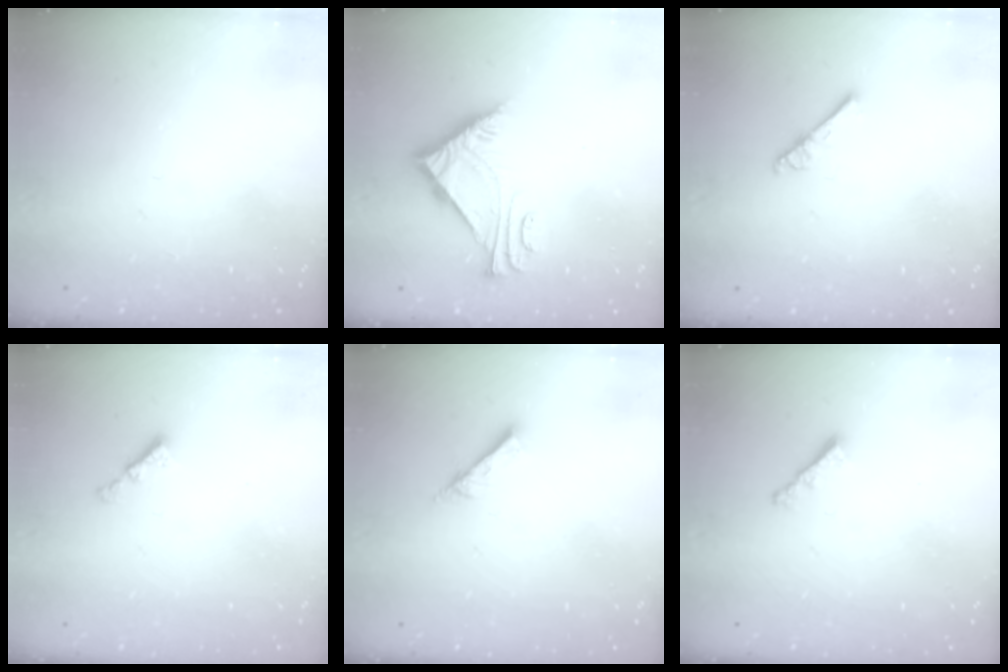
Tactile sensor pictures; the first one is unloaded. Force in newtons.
{"total": 7.0, "press": 7.0, "slide": 0.3}
{"total": 3.4, "press": 3.3, "slide": 0.3}
{"total": 2.4, "press": 2.4, "slide": 0.4}
{"total": 2.7, "press": 2.7, "slide": 0.2}
{"total": 2.4, "press": 2.4, "slide": 0.5}